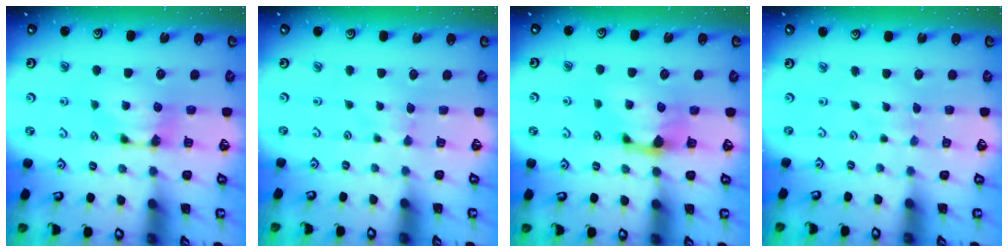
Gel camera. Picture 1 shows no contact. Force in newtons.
{"total": 1.6, "press": 1.6, "slide": 0.3}
{"total": 1.4, "press": 0.9, "slide": 1.1}
{"total": 4.0, "press": 4.0, "slide": 0.1}